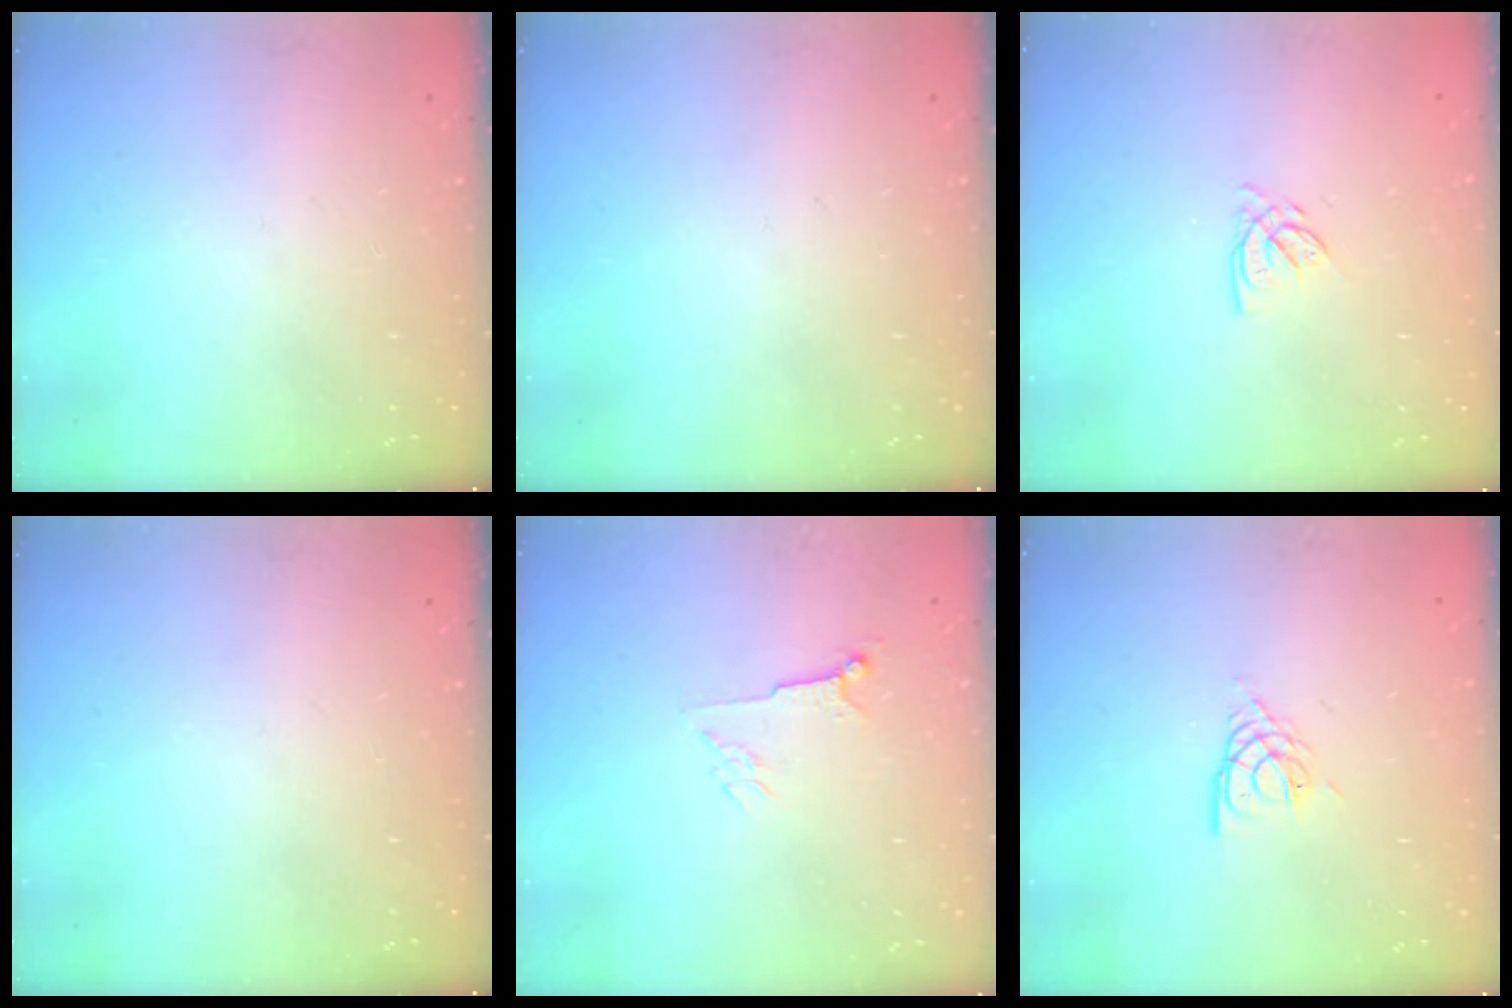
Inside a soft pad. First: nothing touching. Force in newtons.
{"total": 0.0}
{"total": 2.8, "press": 2.8, "slide": 0.1}
{"total": 0.0}
{"total": 4.5, "press": 4.4, "slide": 1.0}
{"total": 5.2, "press": 5.2, "slide": 0.3}